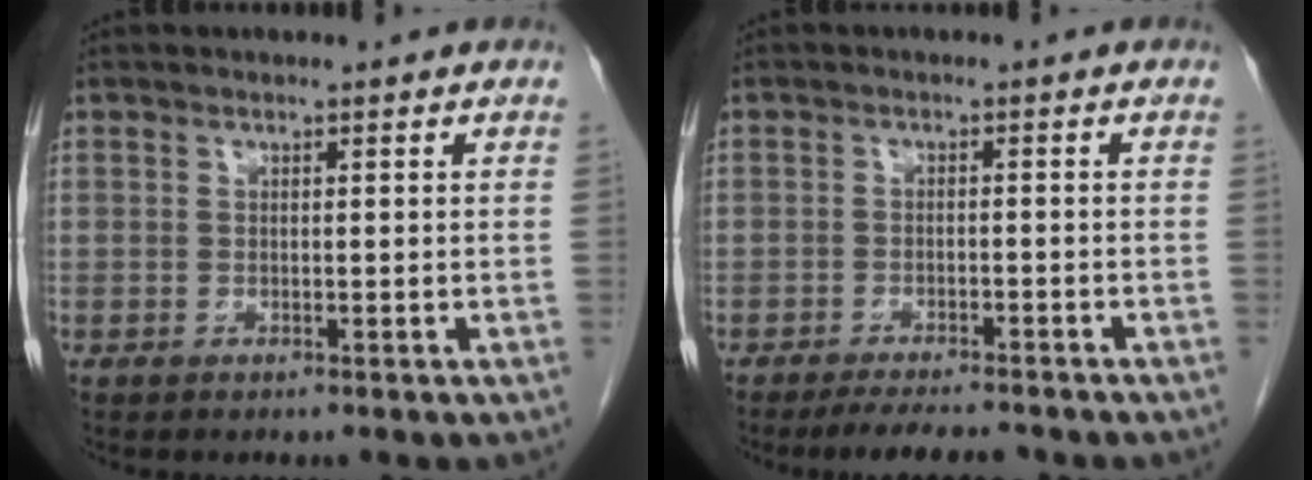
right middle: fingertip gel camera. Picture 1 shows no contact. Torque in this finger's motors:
{"motor_torque": [0.85, -0.58, 0.08, 0.11]}